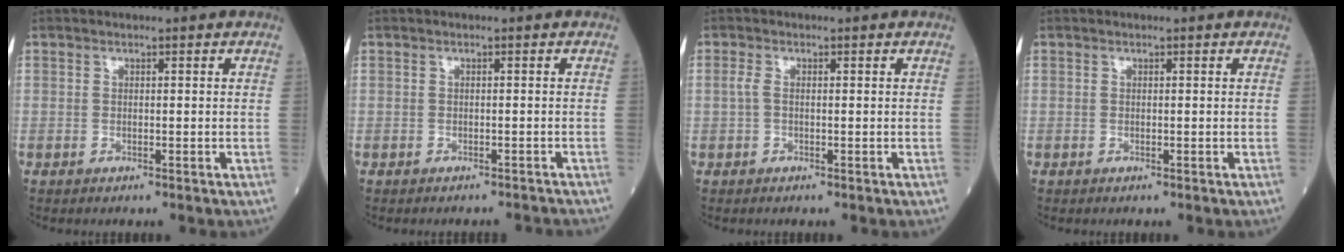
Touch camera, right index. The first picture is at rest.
{"total": 2.8, "force": [-2.8, 0.0, 0.3], "torque": [-0.003, -0.011, -0.030]}
{"total": 1.1, "force": [0.0, 0.5, 1.0], "torque": [-0.024, 0.003, -0.002]}
{"total": 0.0}